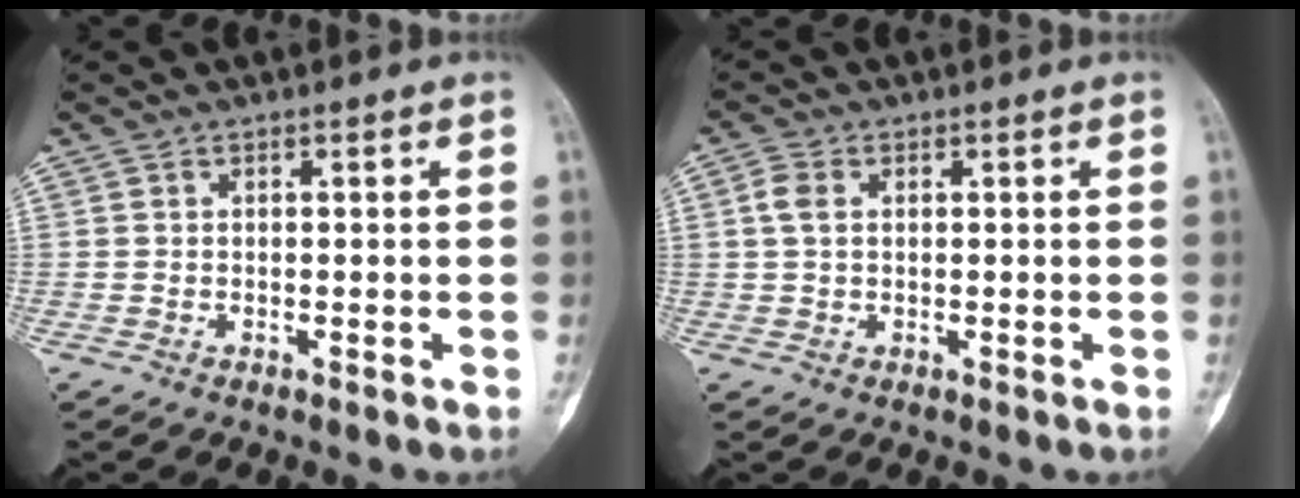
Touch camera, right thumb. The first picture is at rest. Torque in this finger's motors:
{"motor_torque": [-0.50, -0.28, 0.45, 0.09, -0.02]}